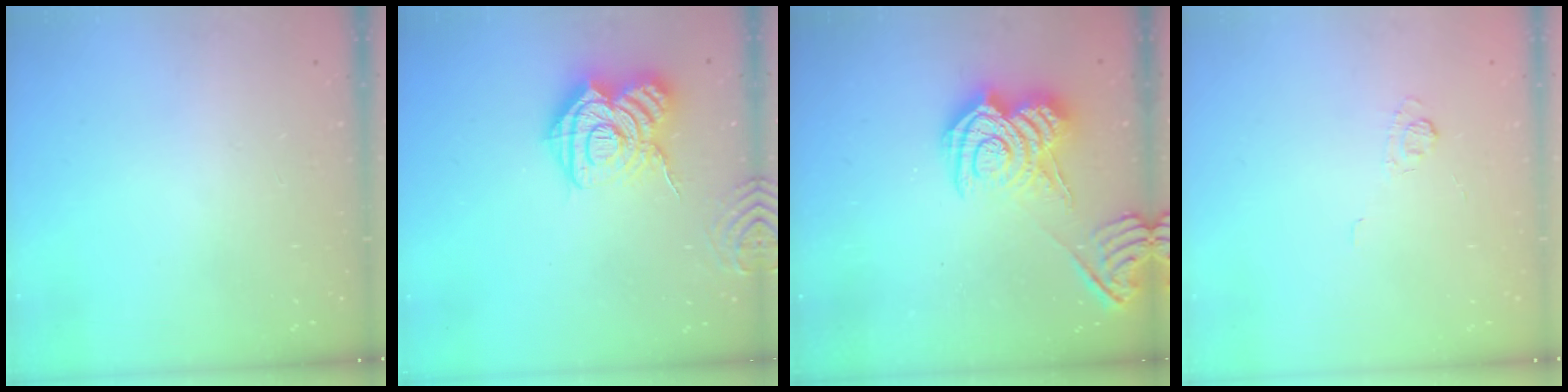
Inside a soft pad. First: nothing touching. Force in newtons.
{"total": 17.2, "press": 17.2, "slide": 1.5}
{"total": 12.7, "press": 12.6, "slide": 0.7}
{"total": 3.4, "press": 3.1, "slide": 1.5}